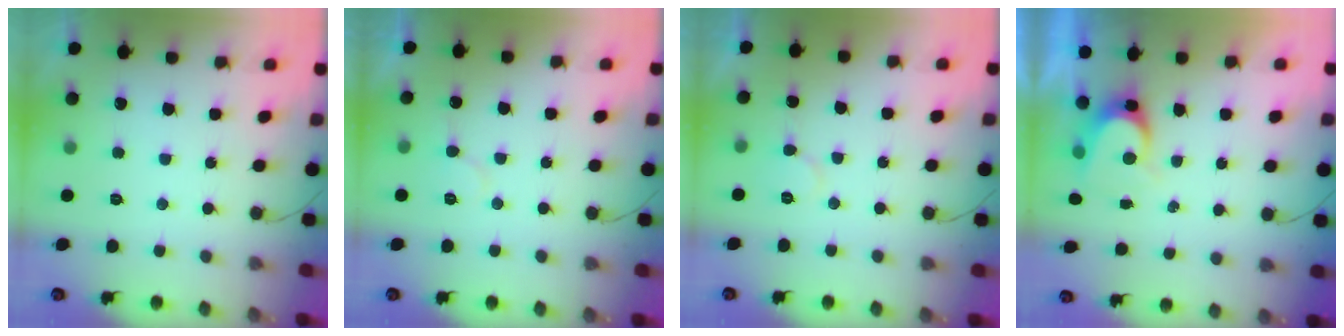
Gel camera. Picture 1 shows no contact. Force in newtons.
{"total": 5.8, "press": 5.8, "slide": 0.3}
{"total": 4.3, "press": 4.3, "slide": 0.5}
{"total": 5.9, "press": 5.9, "slide": 0.5}